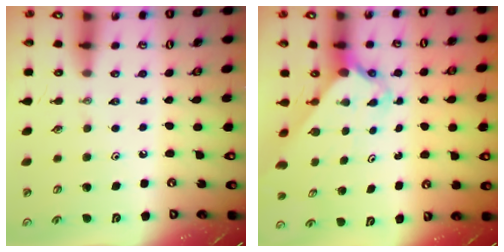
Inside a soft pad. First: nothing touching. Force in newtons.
{"total": 2.3, "press": 2.3, "slide": 0.2}